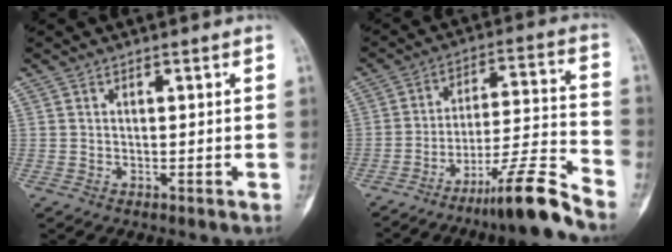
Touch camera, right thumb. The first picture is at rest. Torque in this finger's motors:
{"motor_torque": [2.61, 1.25, 1.41, -1.36, 0.53]}